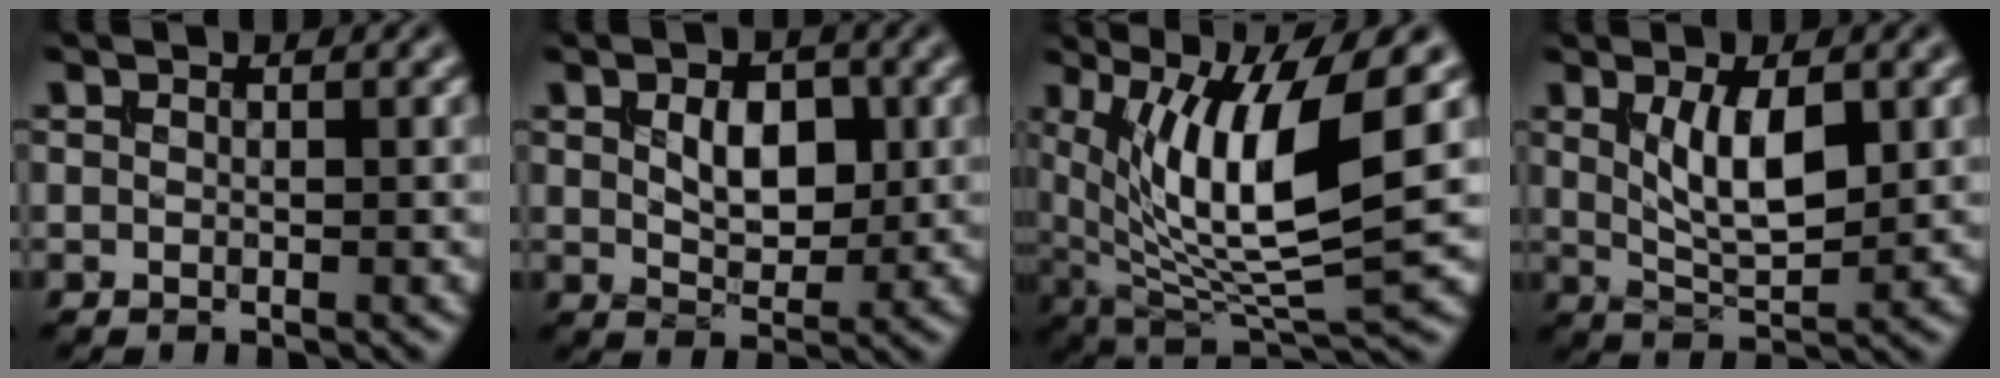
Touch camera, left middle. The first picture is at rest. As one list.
[{"total": 3.9, "force": [0.8, 2.4, 3.0], "torque": [-0.052, -0.001, 0.014]}, {"total": 10.9, "force": [2.9, 2.9, 10.1], "torque": [-0.172, -0.006, 0.057]}, {"total": 4.8, "force": [1.3, 1.8, 4.3], "torque": [-0.086, -0.005, 0.027]}]